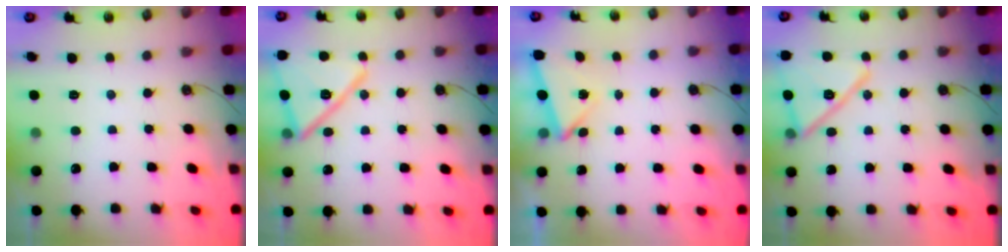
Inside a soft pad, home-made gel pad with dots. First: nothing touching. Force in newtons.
{"total": 19.2, "press": 19.2, "slide": 0.5}
{"total": 2.9, "press": 2.6, "slide": 1.2}
{"total": 17.8, "press": 17.7, "slide": 2.4}